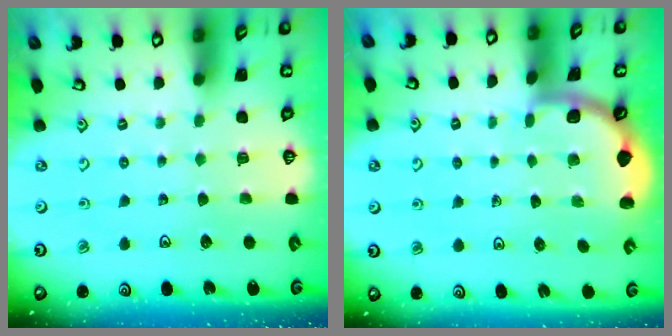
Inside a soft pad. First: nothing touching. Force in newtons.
{"total": 1.8, "press": 1.8, "slide": 0.0}